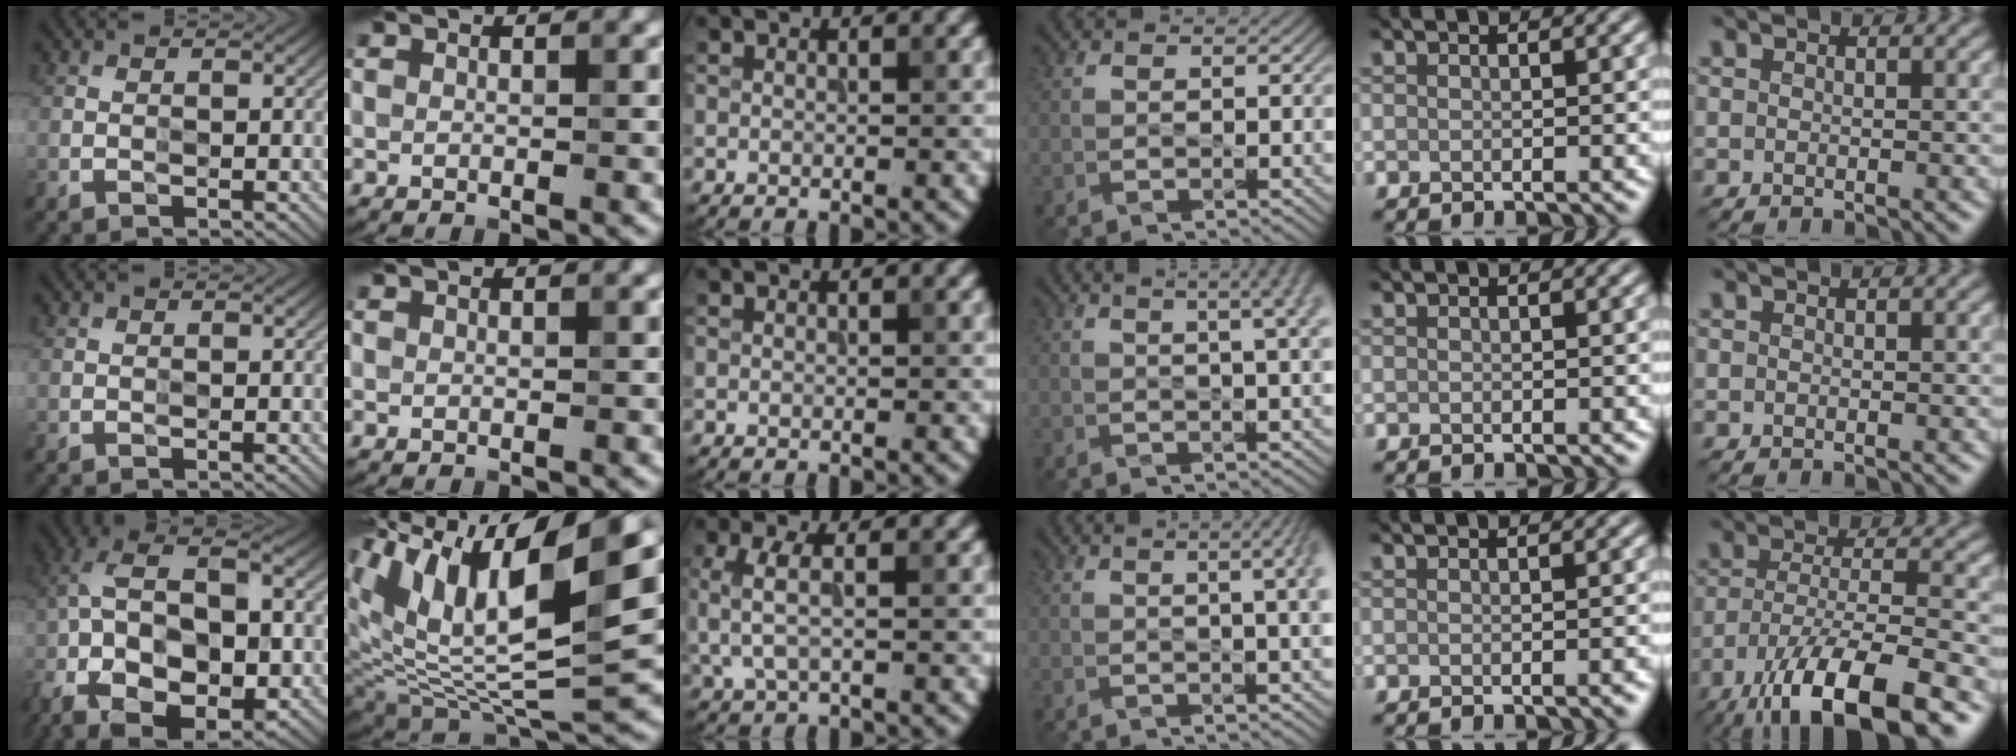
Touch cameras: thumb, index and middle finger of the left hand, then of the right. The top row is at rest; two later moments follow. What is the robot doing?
{"motion": "wipe", "object": "glass cup"}